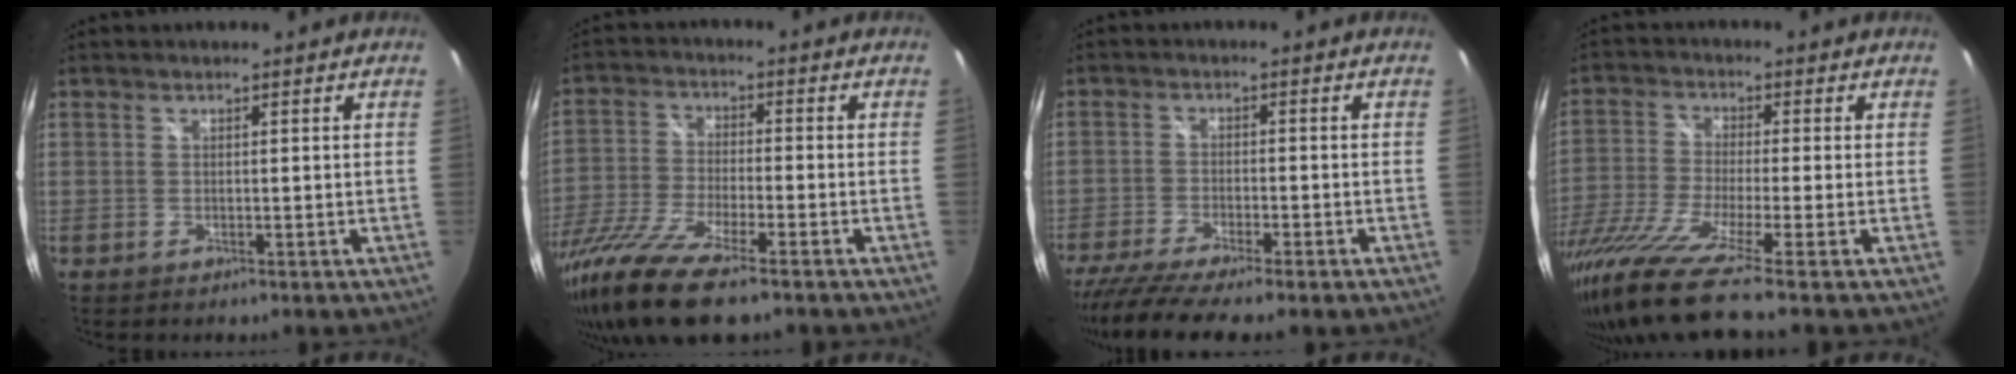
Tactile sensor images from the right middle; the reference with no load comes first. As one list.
[{"total": 16.6, "force": [-11.9, 3.4, 11.1], "torque": [-0.243, -0.051, -0.230]}, {"total": 10.0, "force": [-8.3, 0.7, 5.5], "torque": [-0.126, -0.041, -0.143]}, {"total": 15.9, "force": [-12.3, -1.0, 10.0], "torque": [-0.208, -0.065, -0.226]}]